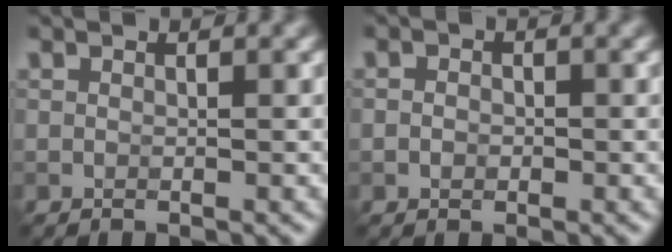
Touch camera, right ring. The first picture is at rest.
{"total": 1.1, "force": [-0.3, 0.9, 0.5], "torque": [-0.006, -0.002, -0.006]}